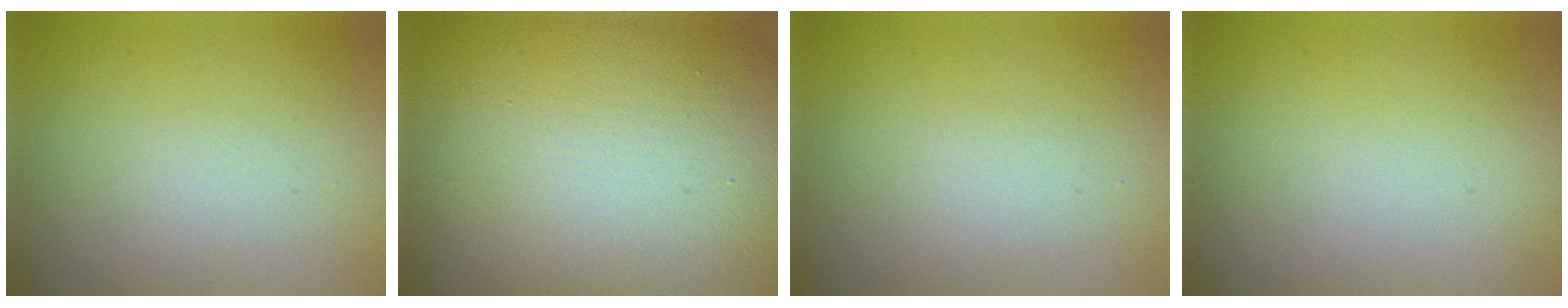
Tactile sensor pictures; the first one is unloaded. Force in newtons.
{"total": 23.4, "press": 23.3, "slide": 1.4}
{"total": 1.2, "press": 1.2, "slide": 0.0}
{"total": 0.0}